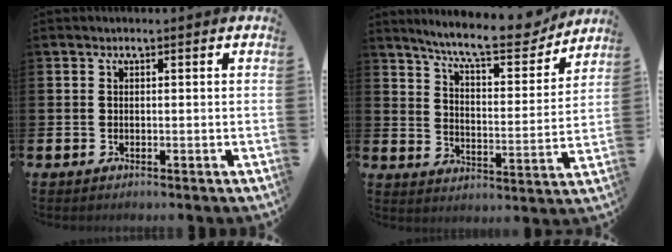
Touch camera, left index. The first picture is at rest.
{"total": 10.1, "force": [9.2, 1.6, 3.8], "torque": [-0.090, -0.062, 0.156]}